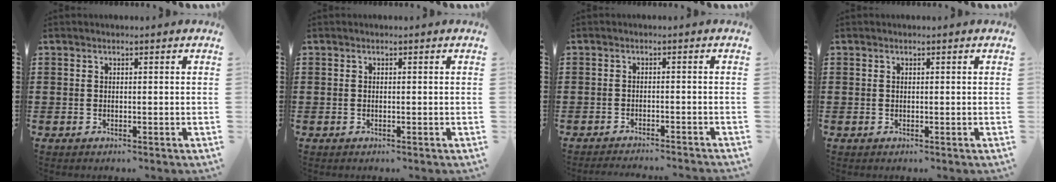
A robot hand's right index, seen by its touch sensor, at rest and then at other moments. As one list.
[{"total": 0.0}, {"total": 2.0, "force": [-2.0, -0.4, 0.1], "torque": [-0.005, 0.001, -0.042]}, {"total": 0.0}]